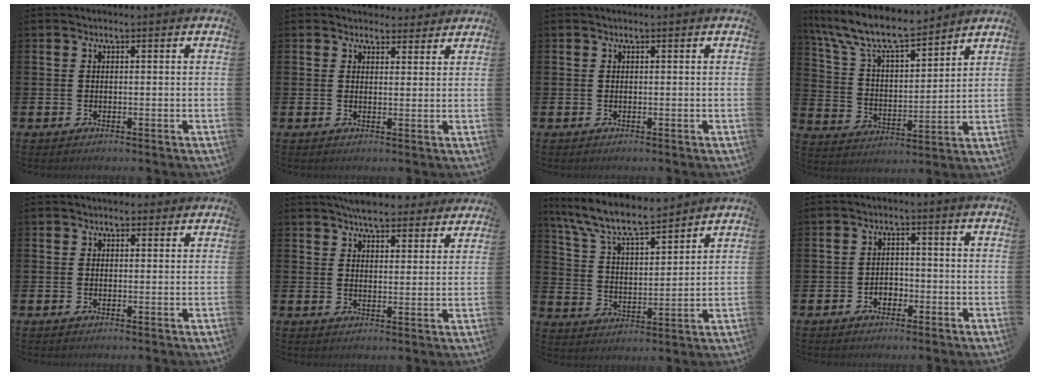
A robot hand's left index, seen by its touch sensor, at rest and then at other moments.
{"total": 3.2, "force": [3.0, 1.2, -0.2], "torque": [0.015, -0.016, 0.052]}
{"total": 0.0}
{"total": 10.3, "force": [9.3, 2.2, 3.9], "torque": [-0.122, -0.053, 0.165]}
{"total": 2.1, "force": [1.9, 0.8, -0.1], "torque": [0.016, -0.006, 0.032]}
{"total": 6.3, "force": [6.0, 1.5, 1.2], "torque": [-0.022, -0.033, 0.107]}
{"total": 9.4, "force": [8.5, 1.6, 3.7], "torque": [-0.113, -0.049, 0.150]}
{"total": 2.1, "force": [-1.2, 1.5, 0.6], "torque": [-0.015, 0.003, -0.028]}